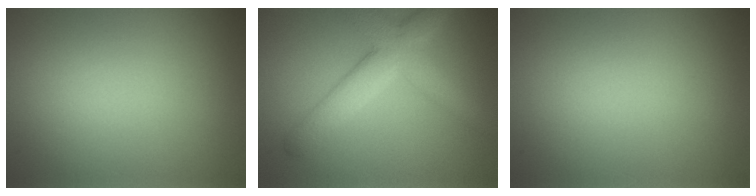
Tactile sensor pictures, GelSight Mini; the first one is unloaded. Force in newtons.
{"total": 5.6, "press": 5.6, "slide": 0.2}
{"total": 0.0}